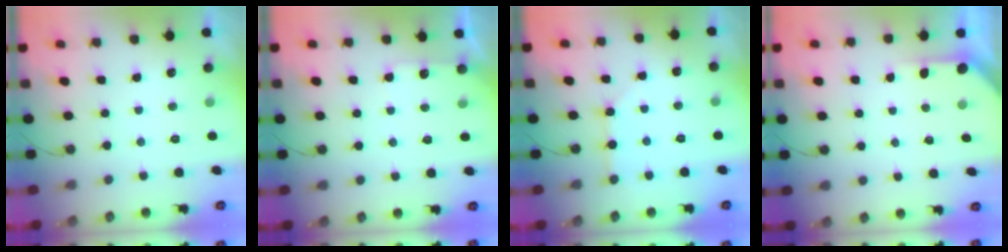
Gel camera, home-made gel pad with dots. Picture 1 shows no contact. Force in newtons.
{"total": 5.0, "press": 4.9, "slide": 0.8}
{"total": 1.8, "press": 1.8, "slide": 0.1}
{"total": 2.3, "press": 2.3, "slide": 0.3}